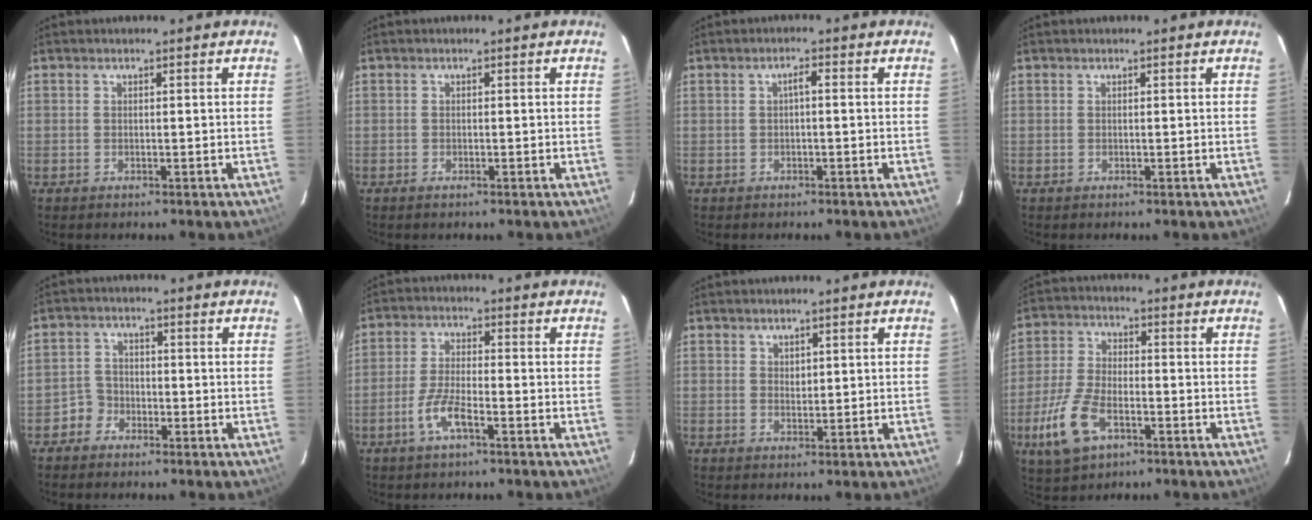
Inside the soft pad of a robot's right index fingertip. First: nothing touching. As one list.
[{"total": 0.7, "force": [-0.5, 0.3, 0.3], "torque": [-0.007, -0.001, -0.011]}, {"total": 1.4, "force": [-0.1, 0.4, 1.3], "torque": [-0.025, 0.009, -0.002]}, {"total": 0.0}, {"total": 3.3, "force": [-2.1, 2.5, -0.4], "torque": [0.006, 0.017, -0.041]}, {"total": 5.6, "force": [-3.2, 1.3, 4.4], "torque": [-0.101, -0.002, -0.063]}, {"total": 1.2, "force": [0.9, 0.8, 0.3], "torque": [-0.002, 0.002, 0.016]}, {"total": 11.2, "force": [-5.1, 5.7, 8.2], "torque": [-0.189, -0.005, -0.093]}]